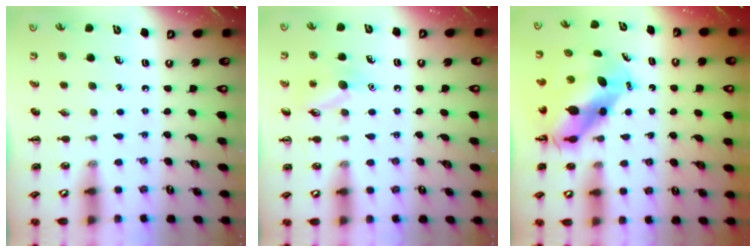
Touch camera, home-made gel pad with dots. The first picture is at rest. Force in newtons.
{"total": 9.2, "press": 9.1, "slide": 1.4}
{"total": 8.4, "press": 8.0, "slide": 2.4}